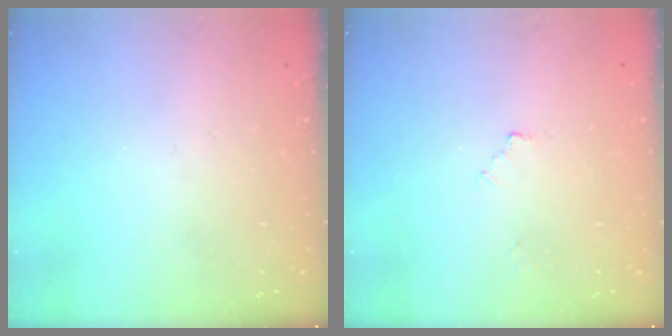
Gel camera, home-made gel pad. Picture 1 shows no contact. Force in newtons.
{"total": 2.1, "press": 2.1, "slide": 0.3}